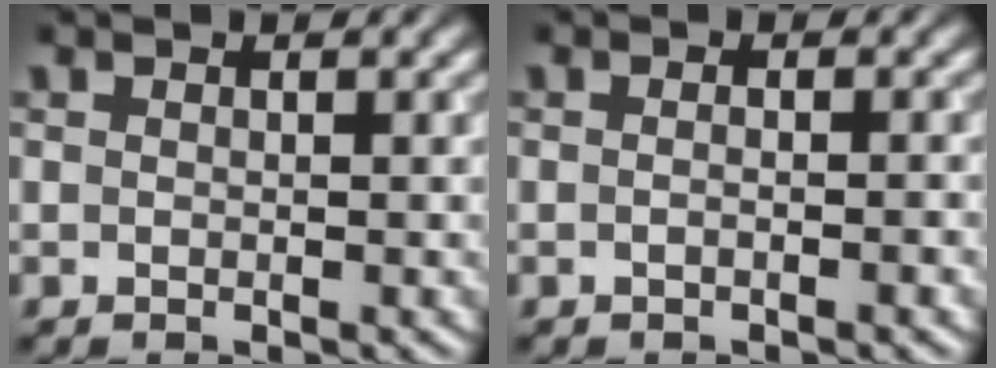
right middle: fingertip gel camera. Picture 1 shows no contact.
{"total": 1.5, "force": [-0.2, 0.7, 1.3], "torque": [0.003, -0.004, -0.014]}